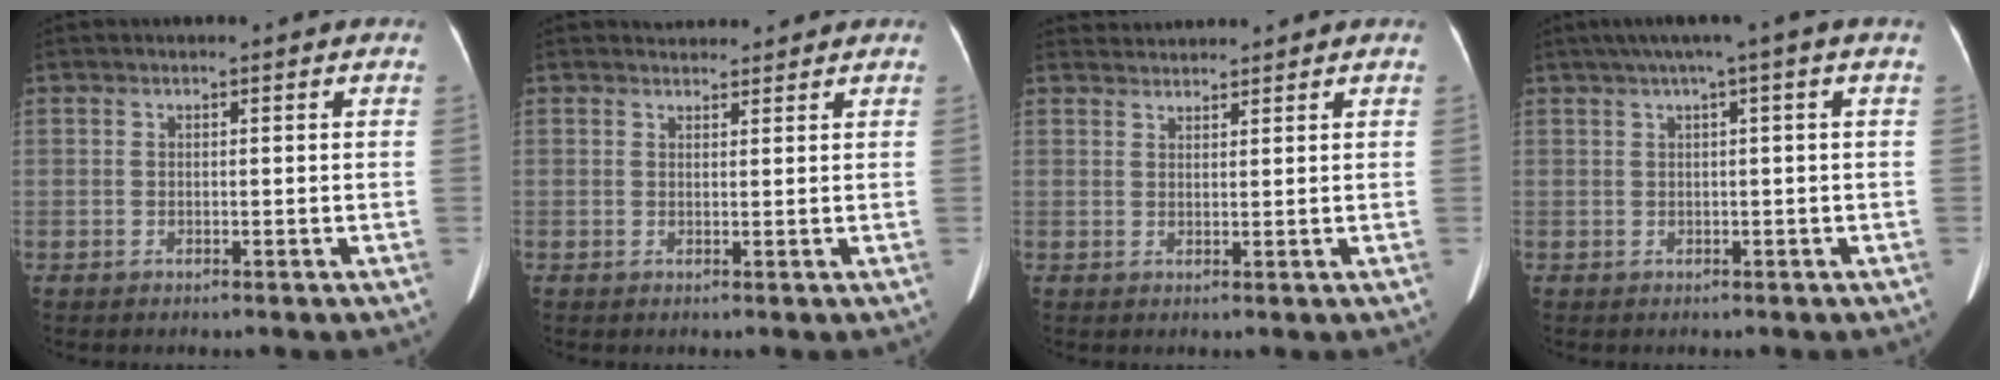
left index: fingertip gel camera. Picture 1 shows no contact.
{"total": 1.9, "force": [1.7, 1.0, -0.3], "torque": [0.006, 0.007, 0.021]}
{"total": 2.3, "force": [2.3, 0.2, -0.5], "torque": [-0.001, 0.015, 0.045]}
{"total": 3.4, "force": [1.6, -0.3, 3.0], "torque": [-0.048, 0.030, 0.029]}